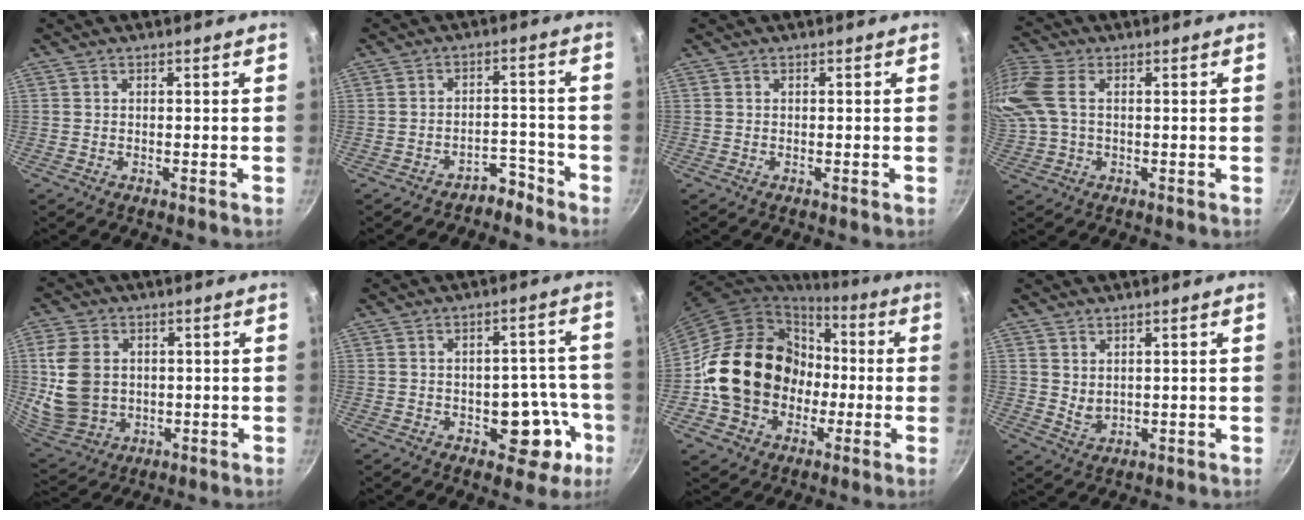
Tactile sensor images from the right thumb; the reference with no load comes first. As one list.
[{"total": 4.3, "force": [-3.6, 1.9, 1.2], "torque": [0.009, 0.047, -0.052]}, {"total": 0.0}, {"total": 11.1, "force": [1.7, 7.1, 8.3], "torque": [-0.193, 0.017, 0.028]}, {"total": 12.8, "force": [1.1, 10.1, 7.9], "torque": [-0.141, -0.008, 0.038]}, {"total": 10.4, "force": [-3.8, 6.1, 7.5], "torque": [-0.034, 0.031, -0.044]}, {"total": 20.7, "force": [-1.3, 17.5, 10.9], "torque": [-0.162, 0.043, -0.011]}, {"total": 2.9, "force": [1.6, 1.8, 1.6], "torque": [-0.024, -0.015, 0.036]}]